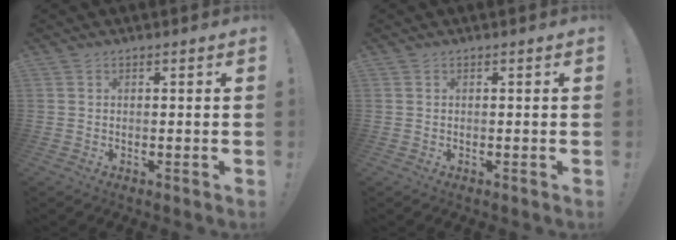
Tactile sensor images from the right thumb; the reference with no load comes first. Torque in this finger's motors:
{"motor_torque": [-0.25, -0.05, -0.17, 0.13, 0.04]}